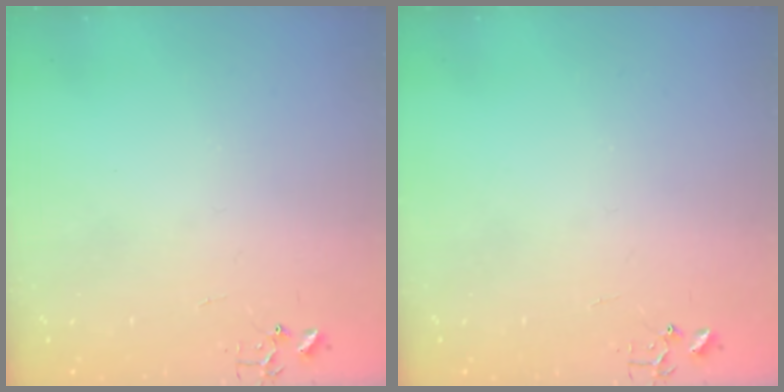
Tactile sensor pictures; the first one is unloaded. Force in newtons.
{"total": 0.0}